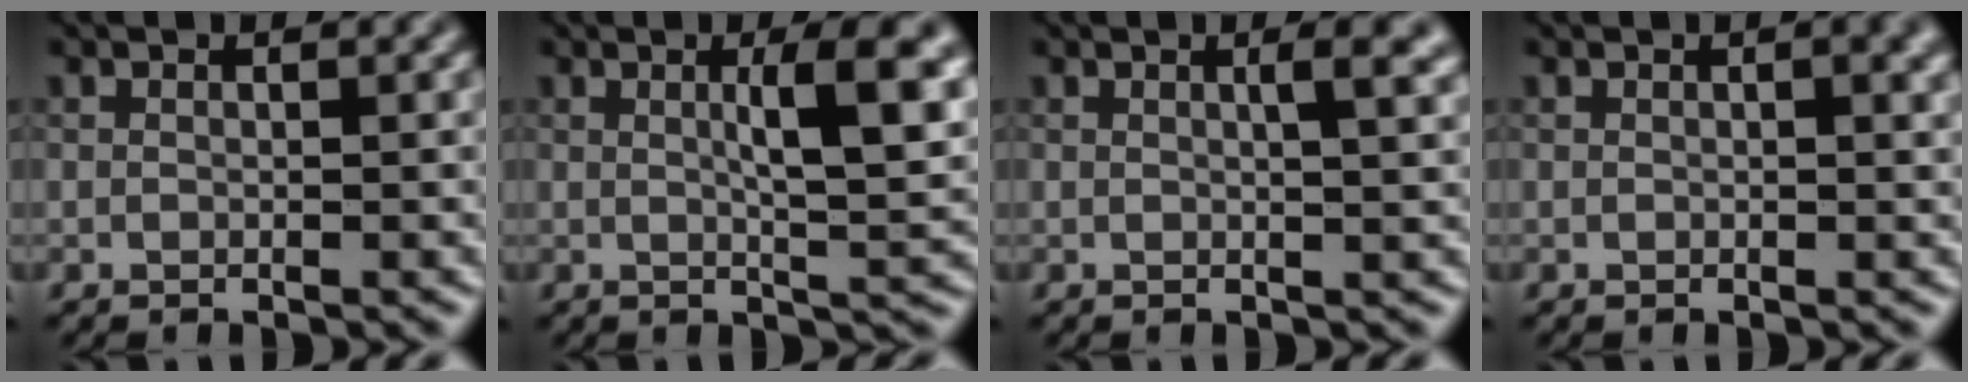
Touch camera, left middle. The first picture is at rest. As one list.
[{"total": 6.0, "force": [1.3, 1.3, 5.7], "torque": [-0.076, 0.003, 0.020]}, {"total": 3.2, "force": [1.0, 1.0, 2.9], "torque": [-0.025, 0.008, 0.006]}, {"total": 1.8, "force": [0.5, 0.5, 1.7], "torque": [-0.019, 0.003, 0.006]}]